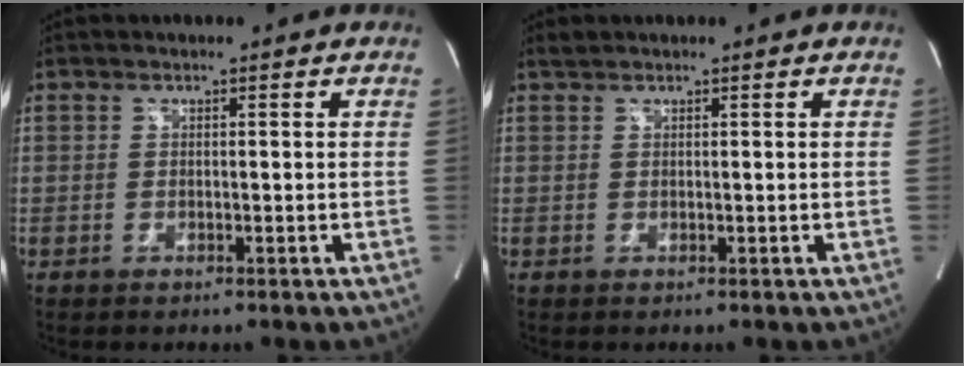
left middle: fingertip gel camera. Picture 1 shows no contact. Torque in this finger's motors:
{"motor_torque": [0.09, 0.03, -0.09, 0.00]}